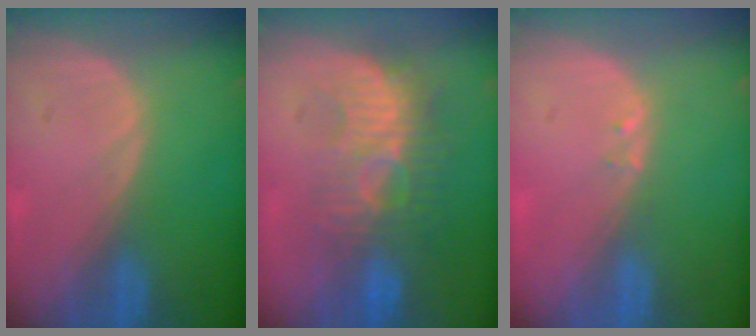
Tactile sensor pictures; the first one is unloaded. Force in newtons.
{"total": 9.1, "press": 8.7, "slide": 2.6}
{"total": 0.6, "press": 0.6, "slide": 0.2}